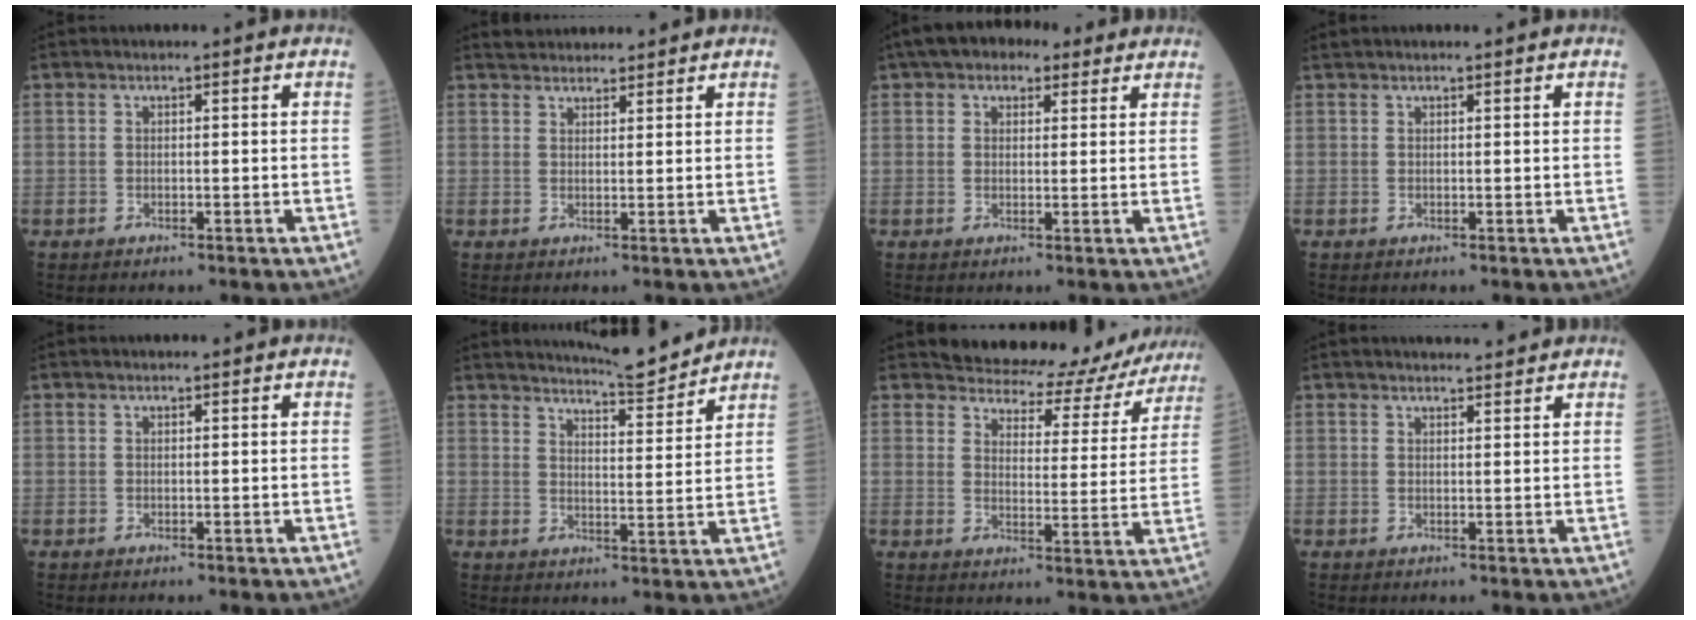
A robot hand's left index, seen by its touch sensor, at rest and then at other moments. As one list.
[{"total": 4.9, "force": [4.7, 1.3, 0.7], "torque": [-0.008, 0.029, 0.072]}, {"total": 6.6, "force": [4.4, 3.6, 3.4], "torque": [-0.052, 0.038, 0.067]}, {"total": 1.1, "force": [1.0, 0.0, 0.2], "torque": [-0.010, 0.015, 0.023]}, {"total": 0.0}, {"total": 8.4, "force": [8.2, -0.3, 1.8], "torque": [-0.039, -0.012, 0.121]}, {"total": 14.9, "force": [14.1, 4.4, 2.2], "torque": [-0.005, -0.030, 0.152]}, {"total": 3.9, "force": [3.7, 0.6, 0.9], "torque": [-0.013, 0.012, 0.049]}]